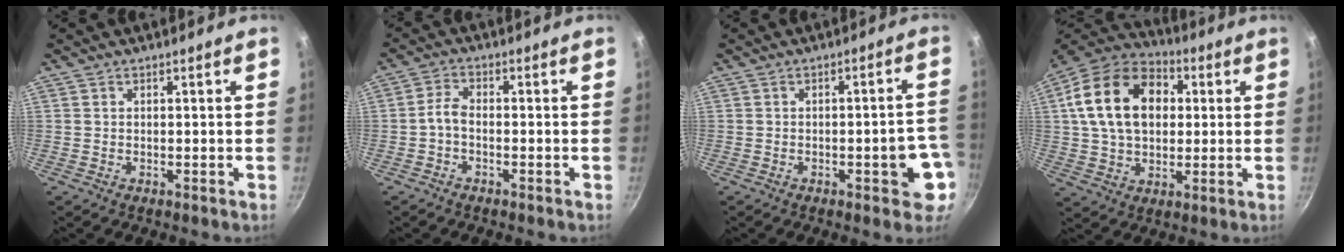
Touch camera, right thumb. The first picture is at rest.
{"total": 2.9, "force": [-1.3, 1.4, 2.2], "torque": [-0.051, 0.018, -0.034]}
{"total": 7.8, "force": [-2.5, 2.9, 6.8], "torque": [-0.056, 0.024, -0.027]}
{"total": 19.9, "force": [4.0, 14.0, 13.6], "torque": [-0.216, 0.022, 0.060]}